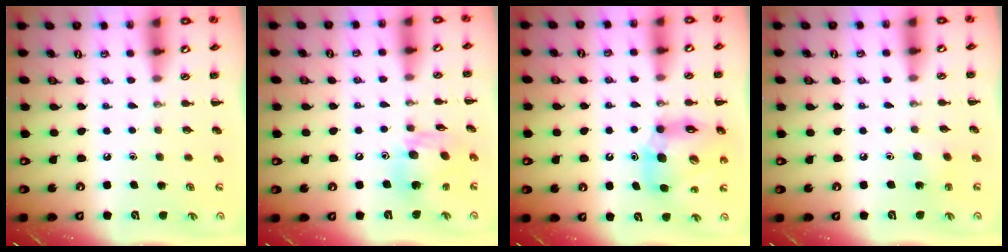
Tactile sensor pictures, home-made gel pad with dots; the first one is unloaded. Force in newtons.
{"total": 13.2, "press": 13.1, "slide": 1.7}
{"total": 13.8, "press": 13.2, "slide": 4.0}
{"total": 2.6, "press": 2.5, "slide": 0.7}